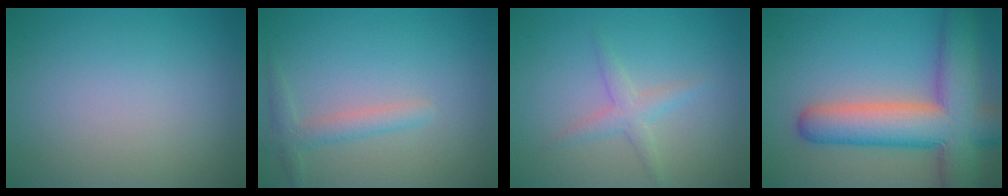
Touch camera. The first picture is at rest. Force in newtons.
{"total": 2.0, "press": 2.0, "slide": 0.1}
{"total": 2.0, "press": 2.0, "slide": 0.1}
{"total": 10.6, "press": 10.6, "slide": 0.6}